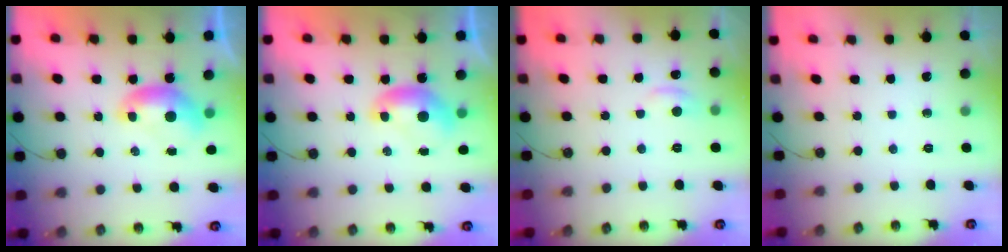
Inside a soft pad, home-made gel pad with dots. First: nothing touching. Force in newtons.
{"total": 0.0}
{"total": 1.2, "press": 0.7, "slide": 0.9}
{"total": 0.0}